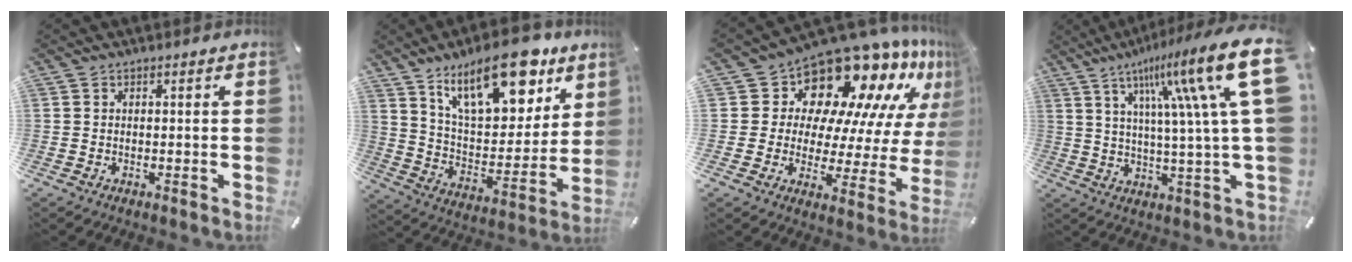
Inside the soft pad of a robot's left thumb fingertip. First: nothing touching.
{"total": 22.2, "force": [14.0, 10.6, 13.6], "torque": [-0.204, -0.073, 0.238]}
{"total": 15.9, "force": [13.2, 7.6, 4.8], "torque": [-0.064, -0.145, 0.215]}
{"total": 24.1, "force": [9.1, 3.9, 22.0], "torque": [-0.345, -0.047, 0.136]}